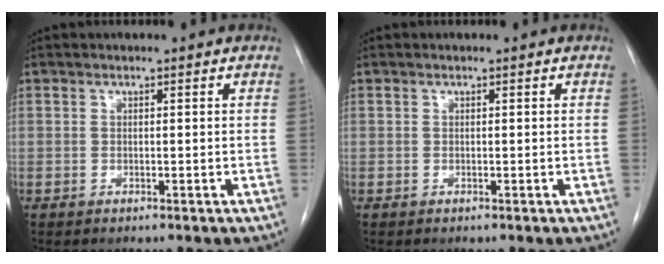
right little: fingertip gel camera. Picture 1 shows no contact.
{"total": 0.0}